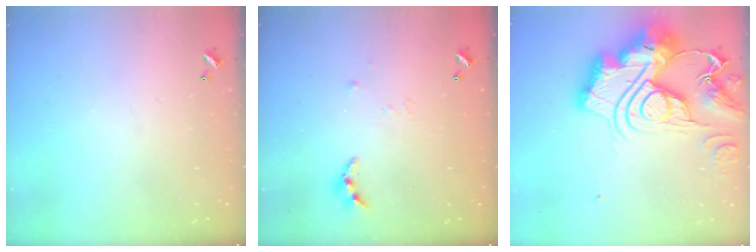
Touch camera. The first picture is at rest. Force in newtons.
{"total": 3.3, "press": 3.3, "slide": 0.4}
{"total": 0.6, "press": 0.6, "slide": 0.0}